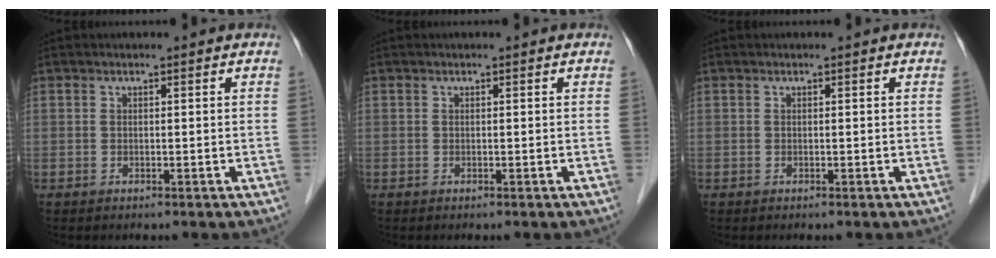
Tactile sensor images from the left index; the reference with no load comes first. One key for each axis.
{"total": 0.0}
{"total": 0.0}